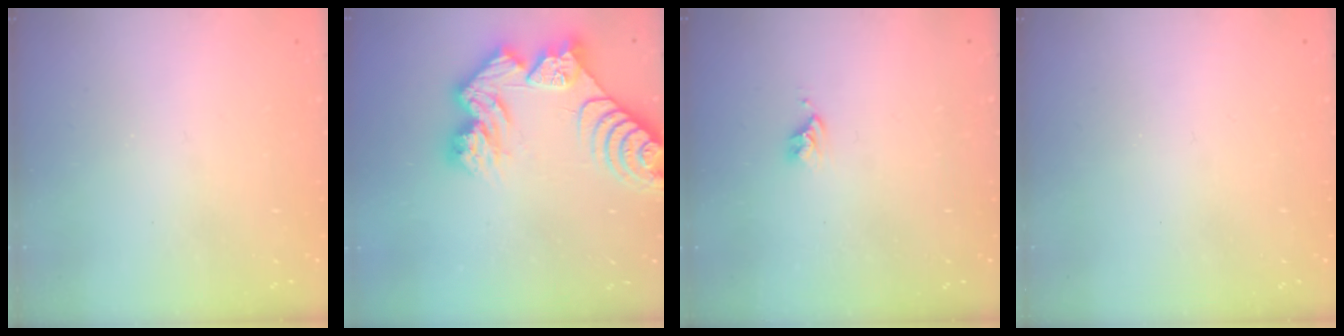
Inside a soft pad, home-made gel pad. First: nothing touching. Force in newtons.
{"total": 15.1, "press": 15.0, "slide": 1.4}
{"total": 2.7, "press": 2.6, "slide": 0.4}
{"total": 0.0}